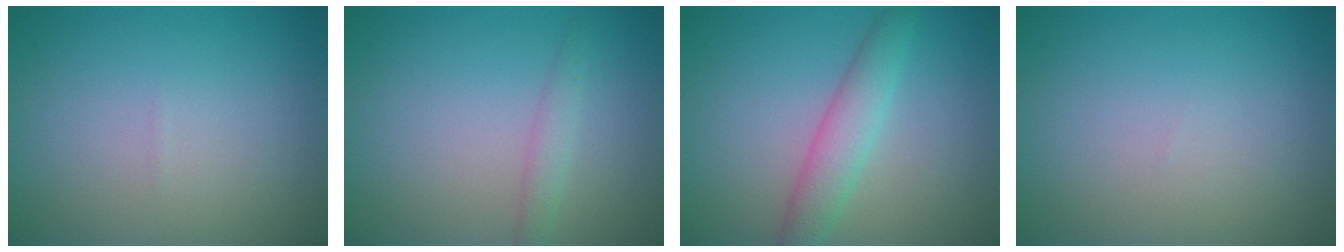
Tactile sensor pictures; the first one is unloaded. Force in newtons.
{"total": 1.4, "press": 1.4, "slide": 0.0}
{"total": 3.3, "press": 3.3, "slide": 0.1}
{"total": 0.0}